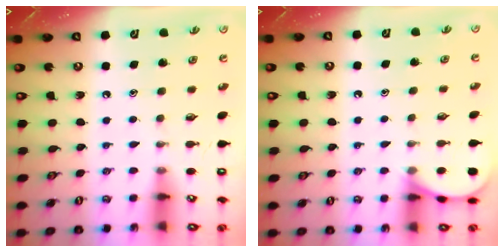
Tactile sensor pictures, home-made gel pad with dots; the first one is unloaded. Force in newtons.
{"total": 4.7, "press": 4.7, "slide": 0.5}